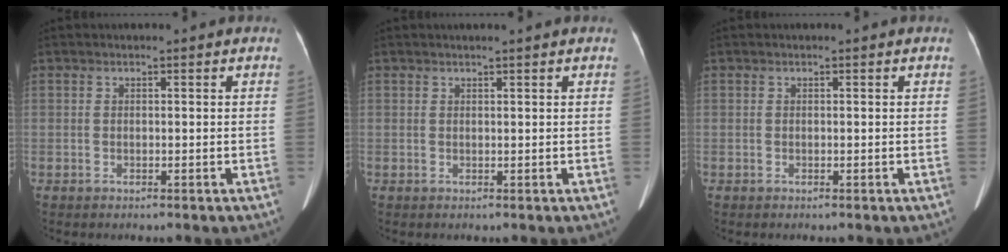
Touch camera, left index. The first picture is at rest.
{"total": 1.9, "force": [1.7, -0.3, 1.0], "torque": [-0.011, 0.012, 0.026]}
{"total": 0.0}